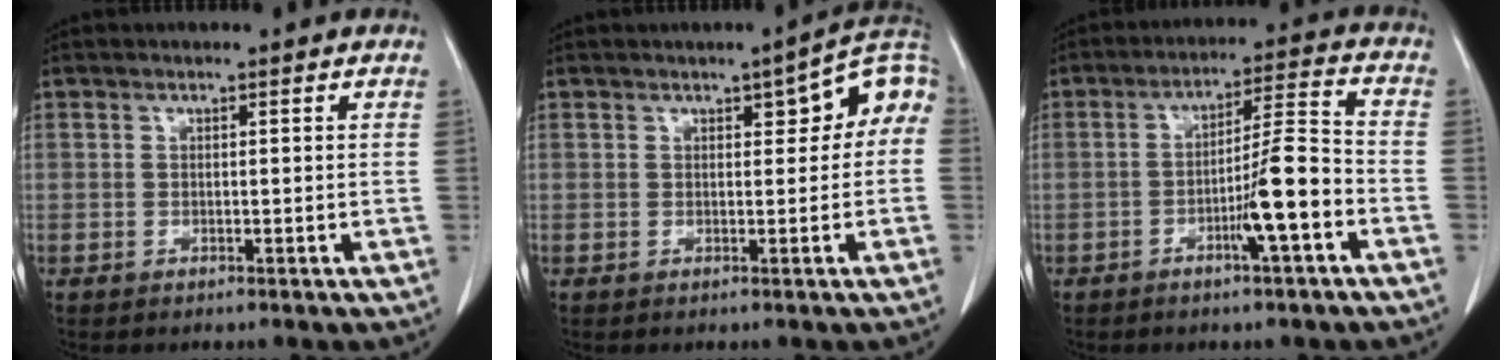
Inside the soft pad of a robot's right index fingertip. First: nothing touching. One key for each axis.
{"total": 6.9, "fx": 1.3, "fy": 2.3, "fz": 6.4, "tx": -0.074, "ty": 0.033, "tz": 0.010}
{"total": 8.9, "fx": -3.4, "fy": 0.0, "fz": 8.2, "tx": -0.137, "ty": 0.007, "tz": -0.056}